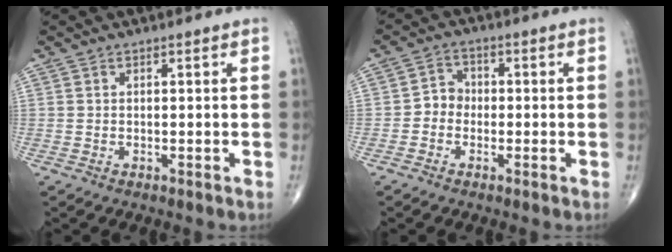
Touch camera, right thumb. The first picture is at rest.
{"total": 3.7, "force": [-1.0, 3.2, 1.6], "torque": [-0.008, 0.014, -0.029]}